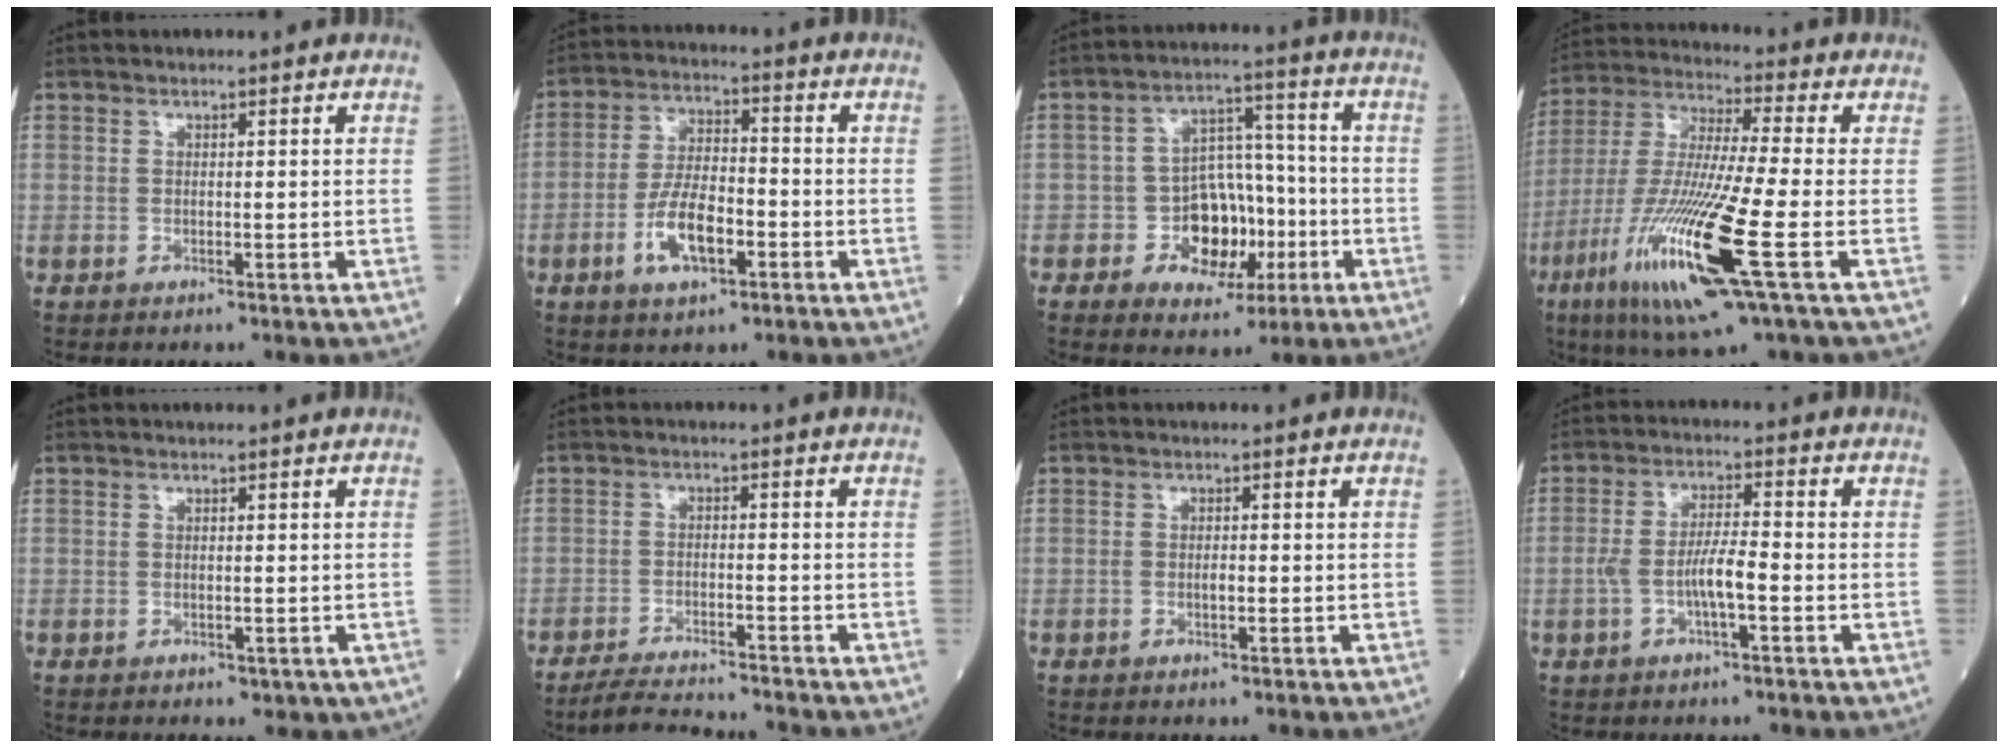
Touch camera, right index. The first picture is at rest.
{"total": 8.3, "force": [-3.3, 3.2, 7.0], "torque": [-0.141, 0.004, -0.061]}
{"total": 9.8, "force": [-3.1, 6.7, 6.5], "torque": [-0.098, 0.026, -0.043]}
{"total": 18.6, "force": [-7.0, 0.7, 17.2], "torque": [-0.378, -0.037, -0.135]}
{"total": 1.6, "force": [-0.6, 1.1, 0.9], "torque": [-0.008, -0.001, 0.002]}
{"total": 6.8, "force": [-6.6, -0.1, 1.8], "torque": [-0.030, -0.012, -0.112]}
{"total": 1.0, "force": [-0.3, 0.4, 0.8], "torque": [-0.017, 0.001, -0.007]}
{"total": 5.2, "force": [-1.6, 0.9, 4.9], "torque": [-0.104, 0.011, -0.029]}